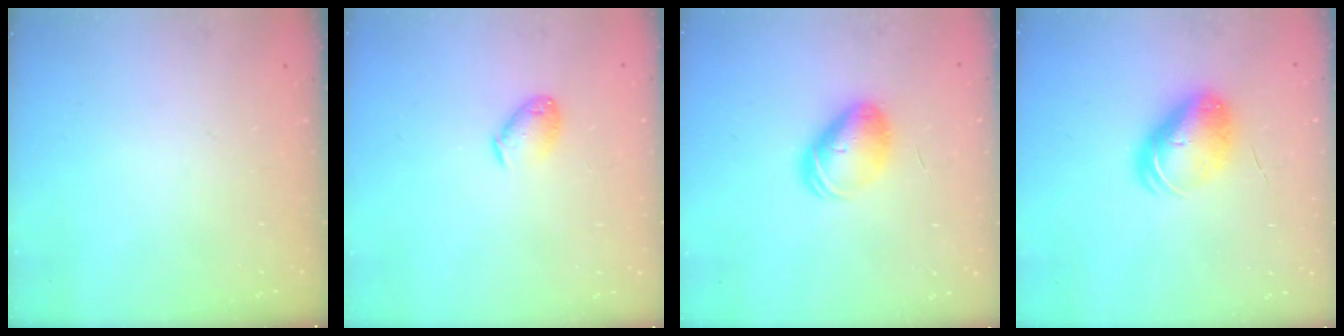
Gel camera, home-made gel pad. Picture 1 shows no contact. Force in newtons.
{"total": 7.3, "press": 7.3, "slide": 0.8}
{"total": 9.3, "press": 9.2, "slide": 1.4}
{"total": 9.2, "press": 9.0, "slide": 2.0}